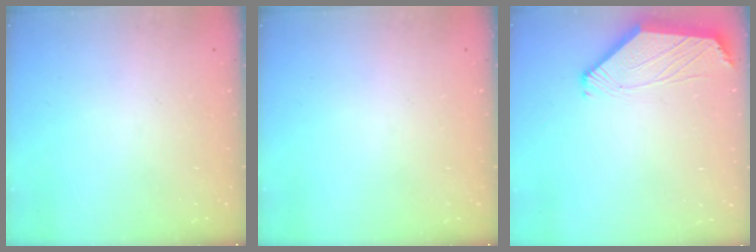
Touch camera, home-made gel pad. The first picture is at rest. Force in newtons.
{"total": 0.0}
{"total": 0.0}